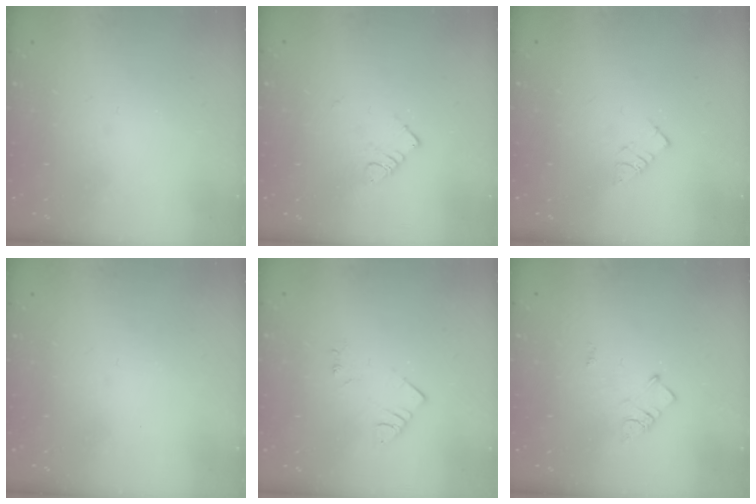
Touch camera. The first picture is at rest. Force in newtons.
{"total": 3.6, "press": 3.6, "slide": 0.3}
{"total": 4.0, "press": 4.0, "slide": 0.0}
{"total": 0.0}
{"total": 2.9, "press": 2.9, "slide": 0.6}
{"total": 3.5, "press": 3.5, "slide": 0.6}